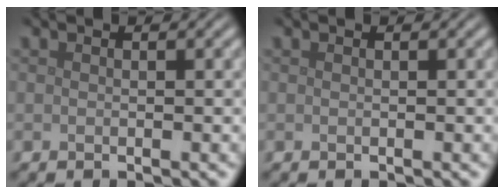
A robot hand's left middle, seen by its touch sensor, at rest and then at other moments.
{"total": 0.0}